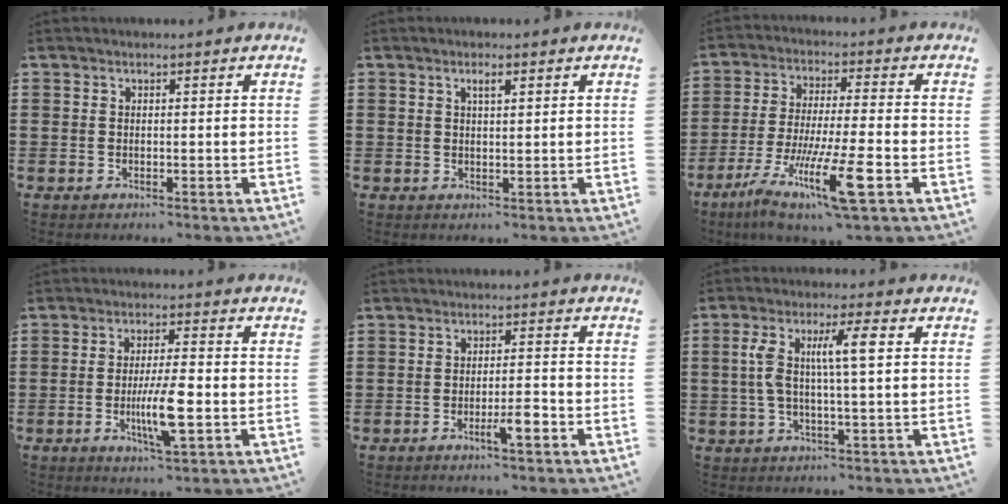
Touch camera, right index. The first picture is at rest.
{"total": 1.5, "force": [0.7, 0.4, 1.3], "torque": [-0.027, 0.003, 0.010]}
{"total": 13.2, "force": [-6.0, 1.6, 11.7], "torque": [-0.236, -0.009, -0.107]}
{"total": 8.0, "force": [-1.8, 1.4, 7.7], "torque": [-0.155, -0.016, -0.036]}
{"total": 4.2, "force": [-2.3, 0.2, 3.5], "torque": [-0.062, -0.008, -0.040]}
{"total": 7.6, "force": [1.2, 1.2, 7.4], "torque": [-0.155, -0.001, 0.010]}